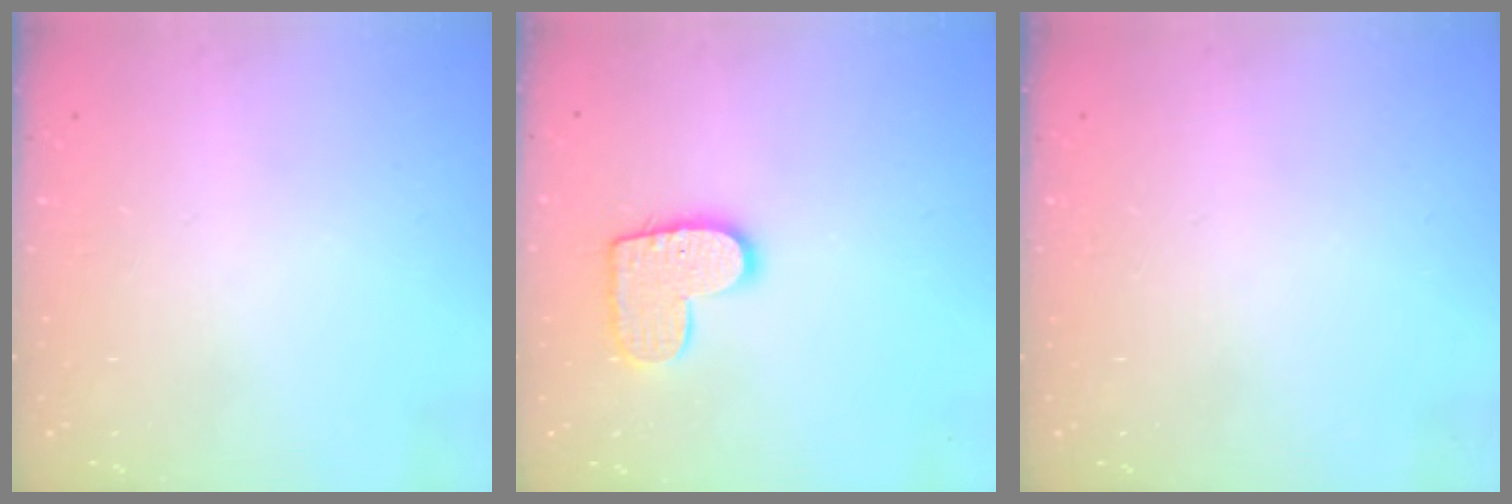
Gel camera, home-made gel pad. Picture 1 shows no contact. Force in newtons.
{"total": 11.2, "press": 11.2, "slide": 0.7}
{"total": 0.0}